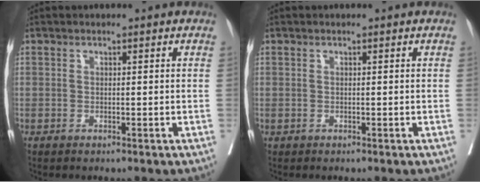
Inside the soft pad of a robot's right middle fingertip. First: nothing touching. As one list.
[{"total": 0.0}]